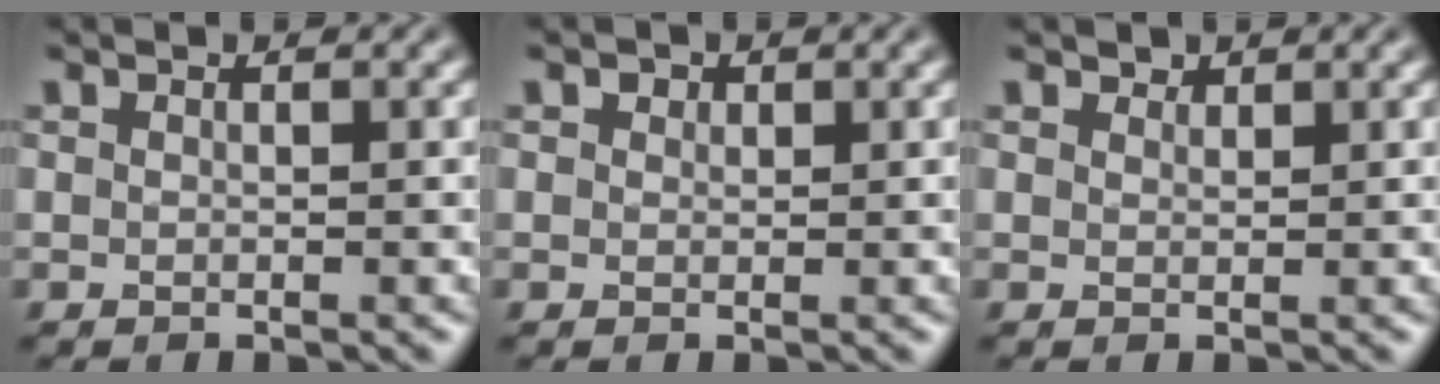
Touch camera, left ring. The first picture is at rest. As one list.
[{"total": 1.0, "force": [0.7, 0.7, 0.4], "torque": [-0.007, -0.002, 0.004]}, {"total": 1.0, "force": [1.0, 0.4, 0.1], "torque": [-0.004, -0.002, 0.015]}]